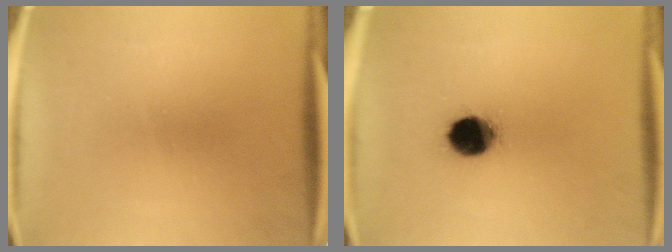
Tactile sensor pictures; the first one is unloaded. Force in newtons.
{"total": 10.7}